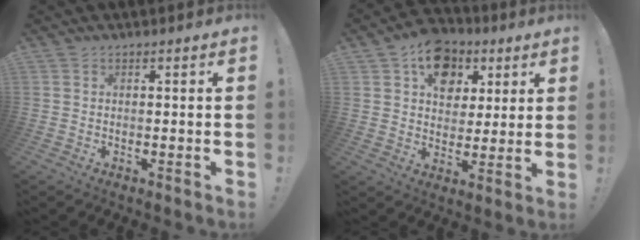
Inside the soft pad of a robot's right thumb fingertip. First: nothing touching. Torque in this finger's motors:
{"motor_torque": [0.17, 2.14, 0.71, 0.28, 0.32]}